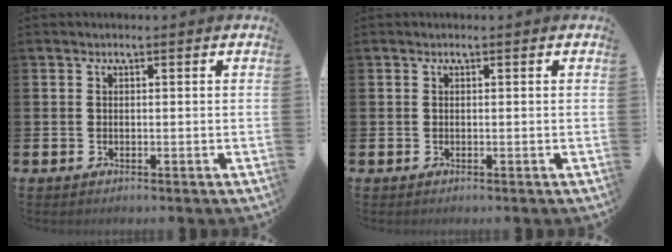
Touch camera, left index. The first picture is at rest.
{"total": 0.0}